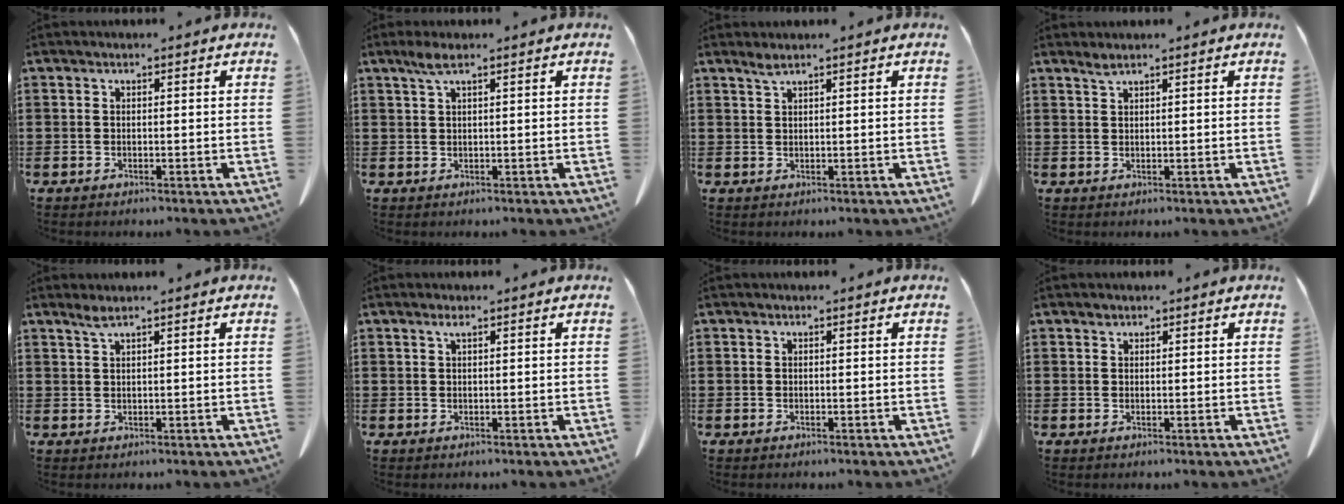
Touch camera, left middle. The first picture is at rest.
{"total": 2.4, "force": [1.3, 0.4, 2.0], "torque": [-0.044, 0.002, 0.023]}
{"total": 1.4, "force": [1.1, 0.0, 0.8], "torque": [-0.019, -0.002, 0.021]}
{"total": 1.3, "force": [1.1, 0.0, 0.8], "torque": [-0.018, -0.003, 0.021]}
{"total": 1.7, "force": [1.2, 0.0, 1.1], "torque": [-0.026, -0.002, 0.023]}
{"total": 1.0, "force": [0.6, 0.2, 0.9], "torque": [-0.019, 0.001, 0.010]}
{"total": 0.0}
{"total": 0.8, "force": [0.6, 0.5, 0.3], "torque": [-0.008, 0.000, 0.012]}